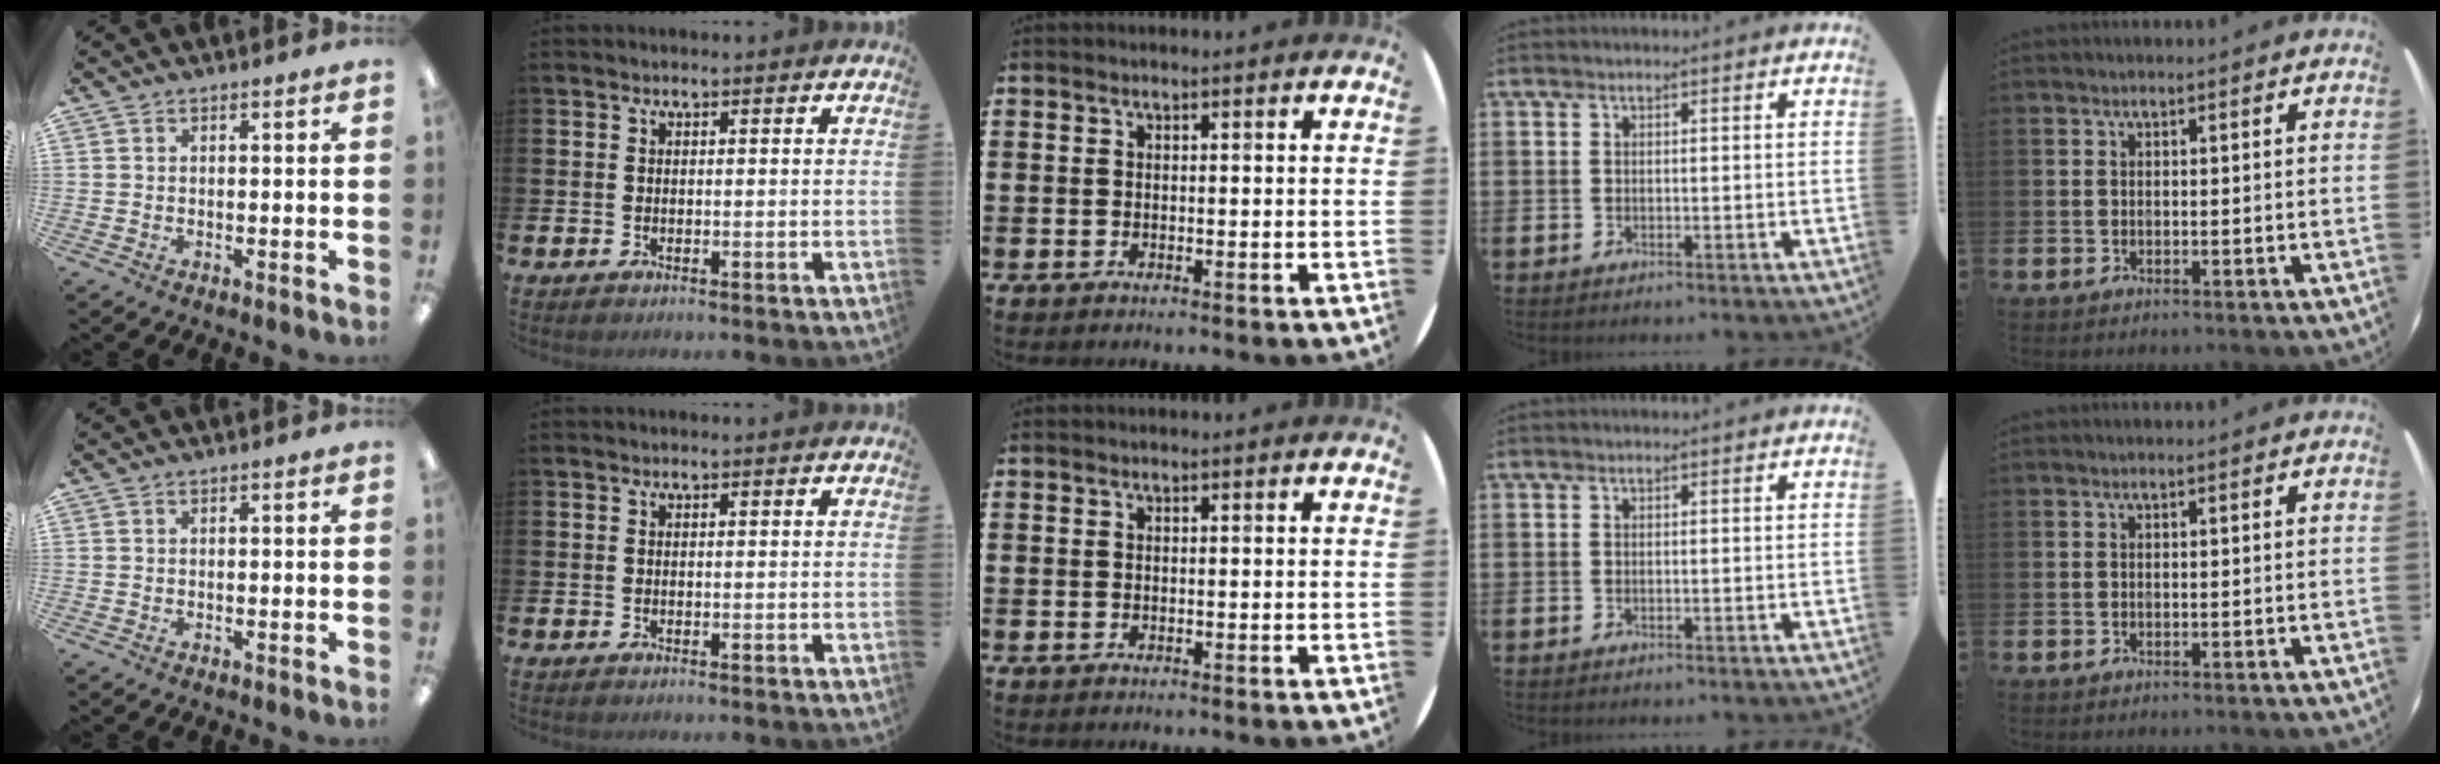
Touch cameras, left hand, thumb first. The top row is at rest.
{}